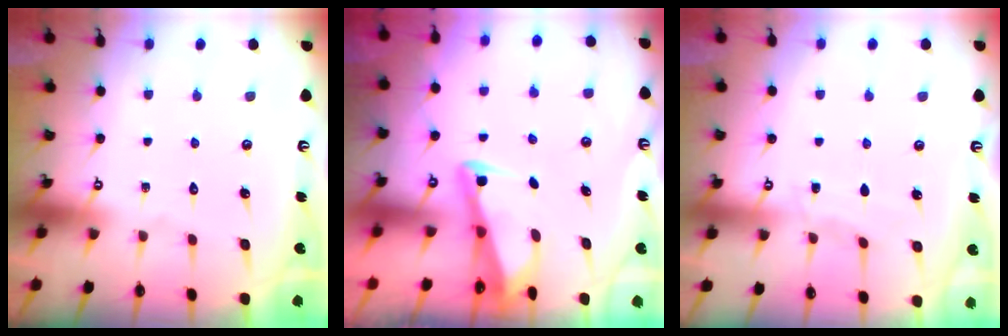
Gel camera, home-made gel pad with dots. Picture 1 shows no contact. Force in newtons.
{"total": 2.8, "press": 2.8, "slide": 0.3}
{"total": 4.4, "press": 4.3, "slide": 0.3}